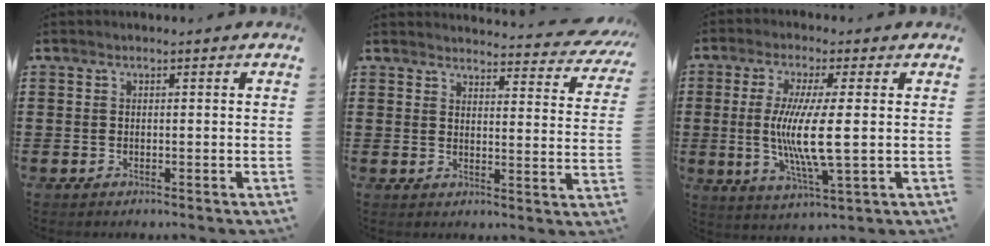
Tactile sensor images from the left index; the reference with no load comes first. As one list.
[{"total": 4.1, "force": [4.0, 0.0, 1.2], "torque": [-0.023, -0.031, 0.065]}, {"total": 9.1, "force": [0.3, 1.1, 9.0], "torque": [-0.177, -0.008, -0.001]}]